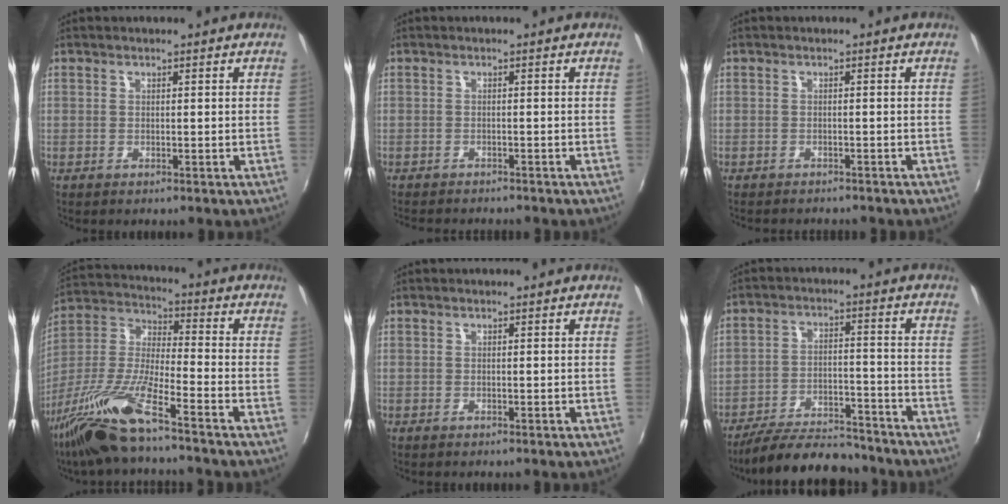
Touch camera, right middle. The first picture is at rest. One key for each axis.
{"total": 4.4, "fx": -4.1, "fy": 0.9, "fz": 1.3, "tx": -0.036, "ty": -0.017, "tz": -0.064}
{"total": 3.9, "fx": -3.6, "fy": 0.9, "fz": 1.2, "tx": -0.030, "ty": -0.014, "tz": -0.053}
{"total": 14.7, "fx": -10.7, "fy": 1.0, "fz": 10.1, "tx": -0.211, "ty": -0.019, "tz": -0.214}
{"total": 0.0}
{"total": 15.0, "fx": -13.4, "fy": 3.9, "fz": 5.6, "tx": -0.124, "ty": -0.003, "tz": -0.200}